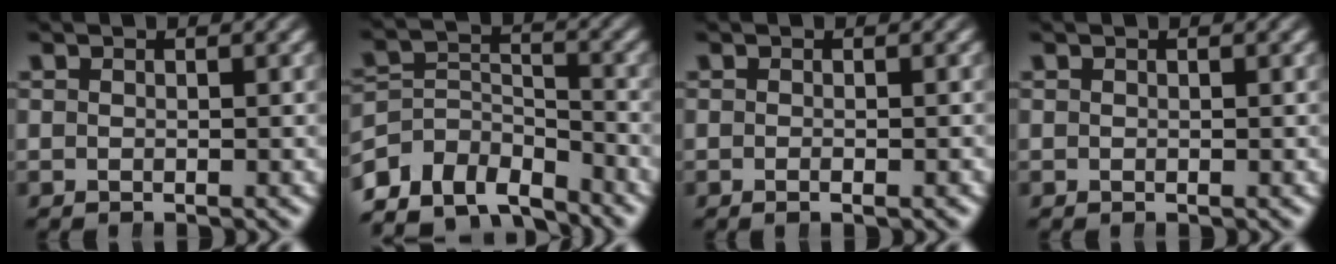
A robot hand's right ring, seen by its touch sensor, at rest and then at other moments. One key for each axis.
{"total": 10.7, "fx": -6.7, "fy": 6.8, "fz": 4.8, "tx": -0.094, "ty": -0.065, "tz": -0.094}
{"total": 0.6, "fx": -0.4, "fy": 0.0, "fz": 0.5, "tx": -0.003, "ty": 0.006, "tz": -0.009}
{"total": 0.0}